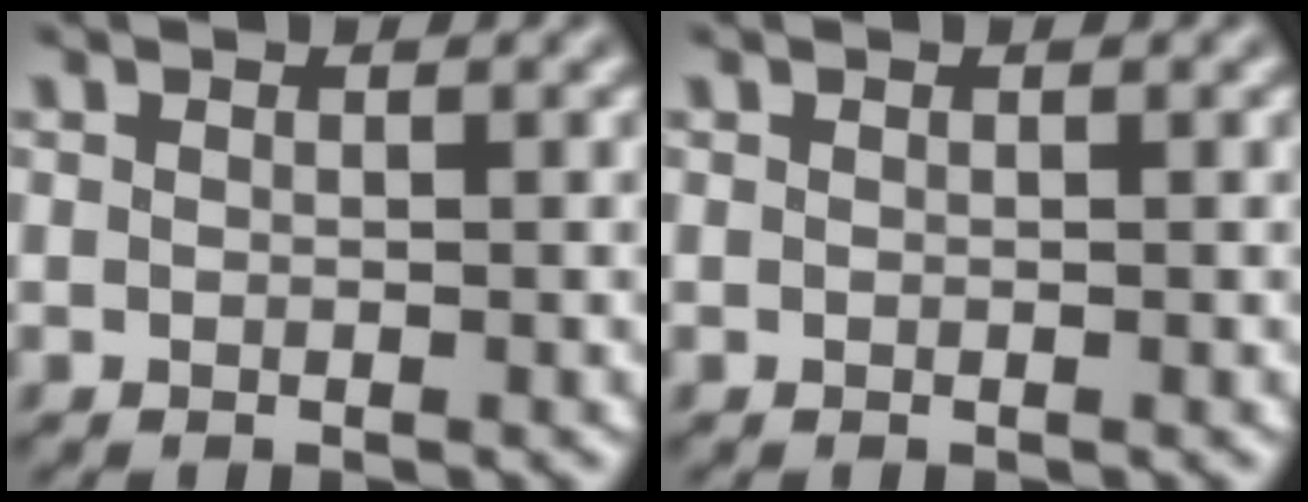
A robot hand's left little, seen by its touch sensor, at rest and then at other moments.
{"total": 0.0}